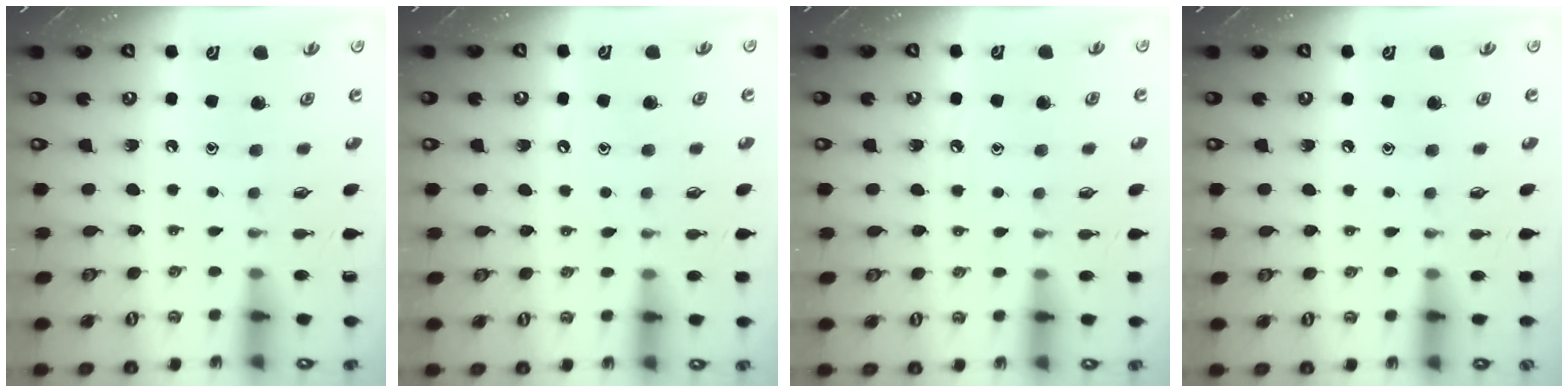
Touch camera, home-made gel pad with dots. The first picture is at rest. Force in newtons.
{"total": 6.6, "press": 6.6, "slide": 0.7}
{"total": 4.6, "press": 4.6, "slide": 0.7}
{"total": 3.8, "press": 3.8, "slide": 0.6}